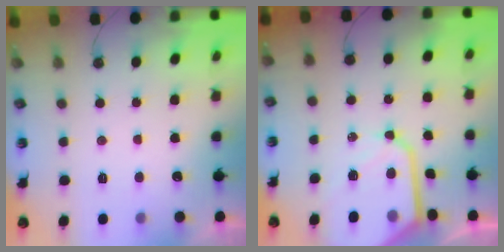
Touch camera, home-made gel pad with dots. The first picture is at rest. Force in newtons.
{"total": 13.5, "press": 13.4, "slide": 1.2}